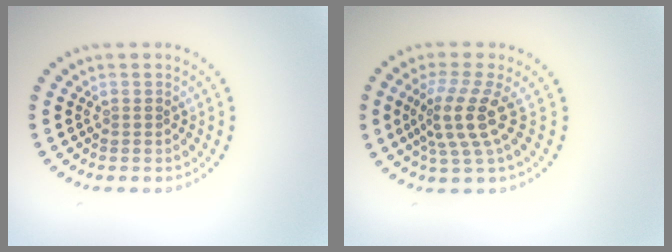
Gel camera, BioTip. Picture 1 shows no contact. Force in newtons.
{"total": 4.0, "press": 3.0, "slide": 2.6}